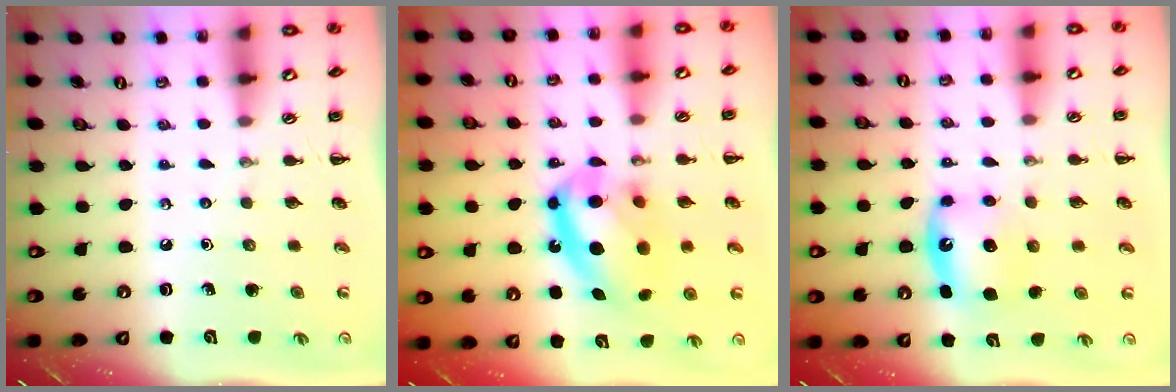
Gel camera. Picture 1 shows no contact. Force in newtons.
{"total": 15.5, "press": 15.0, "slide": 3.8}
{"total": 5.6, "press": 5.6, "slide": 0.9}